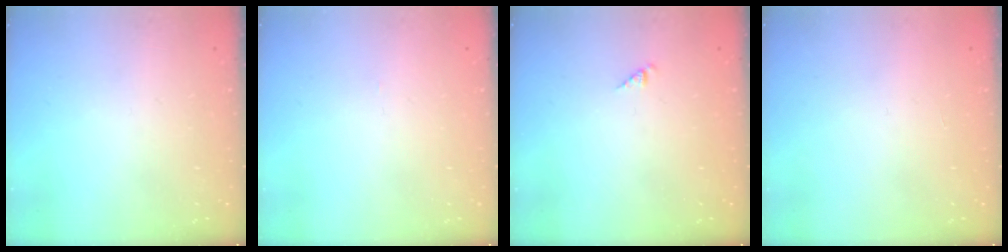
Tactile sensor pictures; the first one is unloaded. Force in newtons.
{"total": 0.0}
{"total": 0.8, "press": 0.8, "slide": 0.2}
{"total": 0.0}